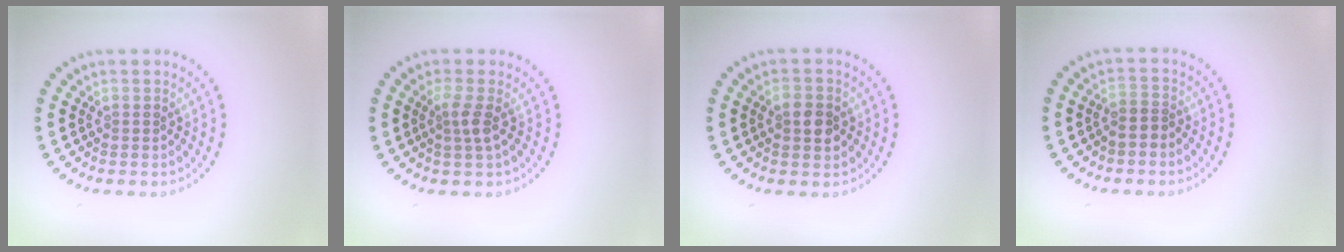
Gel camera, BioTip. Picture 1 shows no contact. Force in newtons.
{"total": 1.8, "press": 1.3, "slide": 1.3}
{"total": 2.5, "press": 2.5, "slide": 0.1}
{"total": 1.6, "press": 1.4, "slide": 0.8}